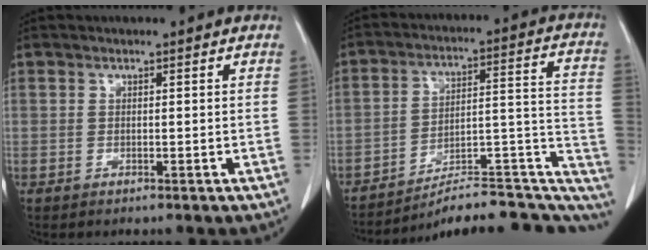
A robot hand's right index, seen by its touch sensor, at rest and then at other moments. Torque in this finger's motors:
{"motor_torque": [-1.12, -1.02, -1.06, -0.21]}